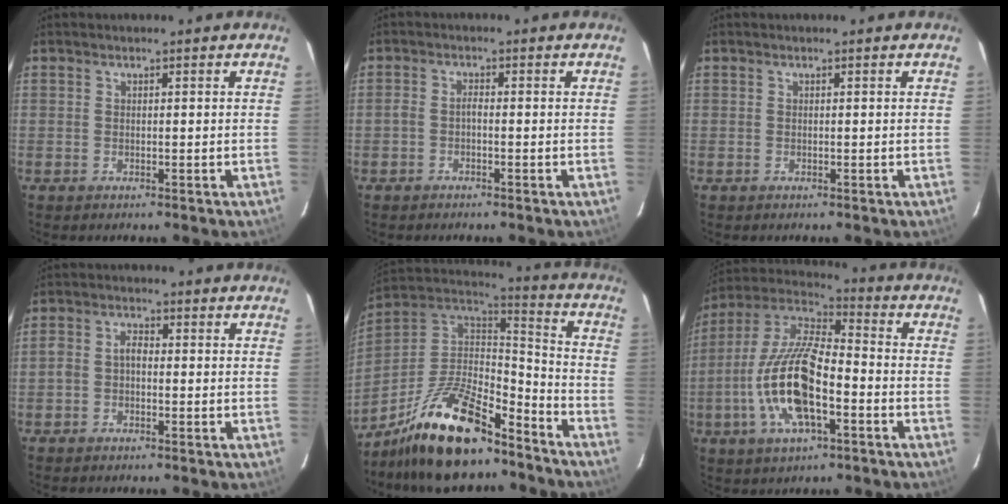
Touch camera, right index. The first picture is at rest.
{"total": 1.4, "force": [-0.9, 0.4, 1.0], "torque": [-0.026, 0.007, -0.020]}
{"total": 0.0}
{"total": 2.7, "force": [-1.1, 1.7, 1.8], "torque": [-0.041, 0.012, -0.024]}
{"total": 21.2, "force": [-15.1, 7.2, 13.0], "torque": [-0.258, -0.007, -0.263]}
{"total": 17.9, "force": [-5.7, 6.6, 15.6], "torque": [-0.321, -0.007, -0.115]}